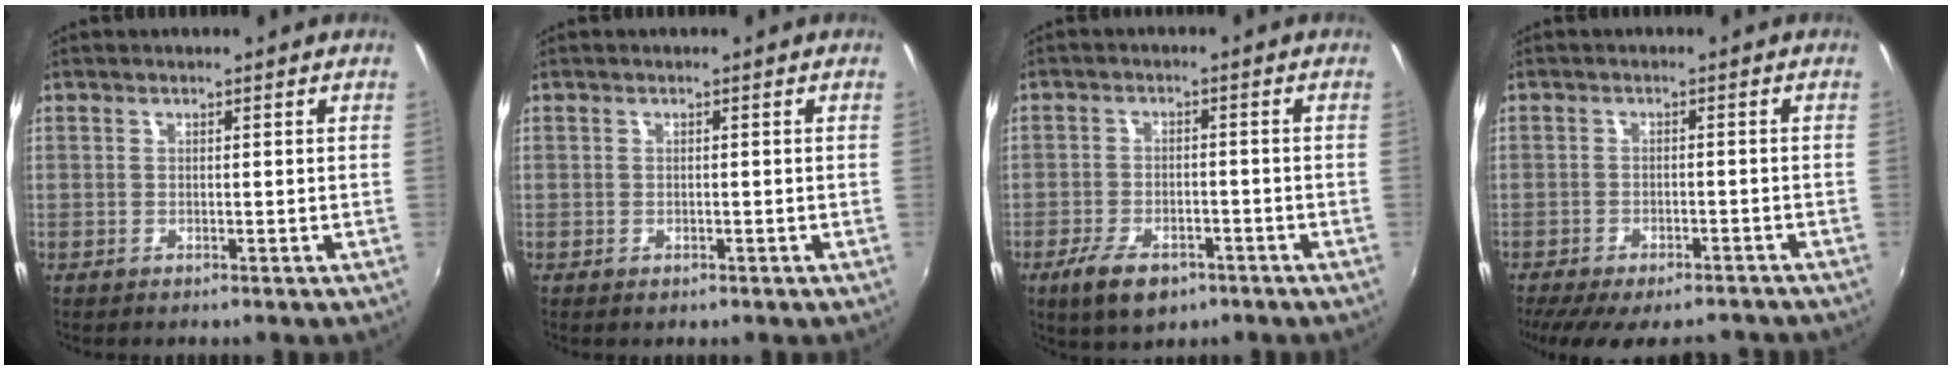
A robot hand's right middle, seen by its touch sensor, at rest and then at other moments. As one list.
[{"total": 0.6, "force": [-0.3, 0.4, 0.2], "torque": [-0.002, -0.005, -0.007]}, {"total": 8.0, "force": [-5.0, 3.9, 4.9], "torque": [-0.116, -0.015, -0.081]}, {"total": 15.0, "force": [-12.2, 4.7, 7.3], "torque": [-0.148, -0.038, -0.172]}]